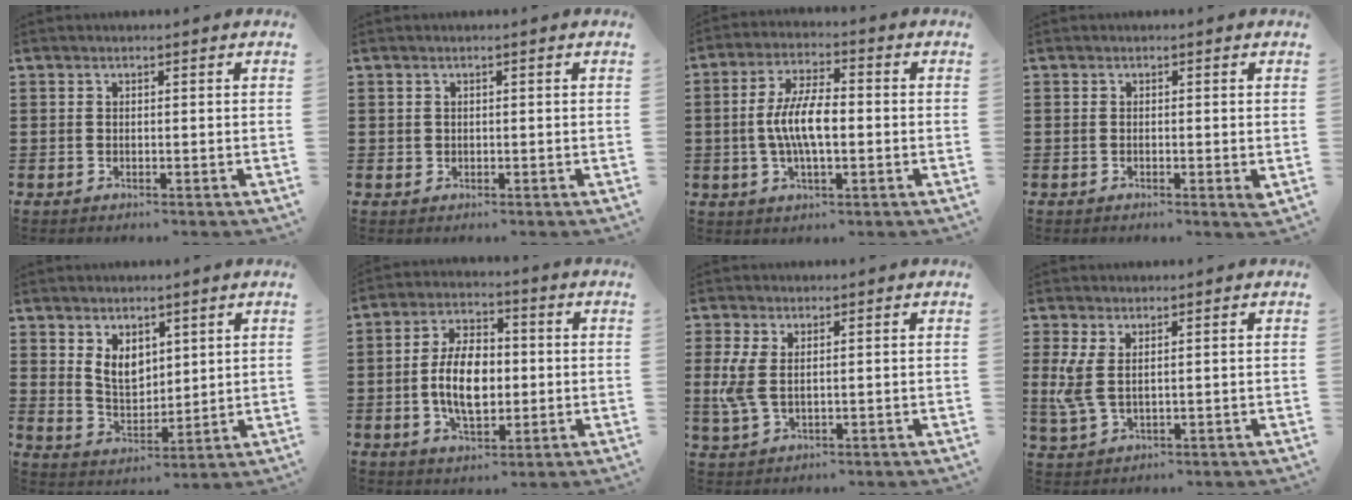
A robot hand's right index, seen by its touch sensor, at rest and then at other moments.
{"total": 0.7, "force": [0.2, 0.6, 0.1], "torque": [-0.004, 0.004, 0.003]}
{"total": 8.1, "force": [-0.7, 2.9, 7.5], "torque": [-0.168, -0.005, -0.022]}
{"total": 0.9, "force": [-0.2, 0.2, 0.8], "torque": [-0.015, -0.002, -0.003]}
{"total": 5.4, "force": [2.6, 3.8, 2.9], "torque": [-0.062, 0.003, 0.048]}
{"total": 9.3, "force": [-0.5, 5.2, 7.7], "torque": [-0.152, 0.002, -0.018]}
{"total": 4.9, "force": [0.8, 2.4, 4.2], "torque": [-0.104, -0.002, 0.010]}
{"total": 4.1, "force": [1.0, 1.8, 3.5], "torque": [-0.094, -0.005, 0.013]}